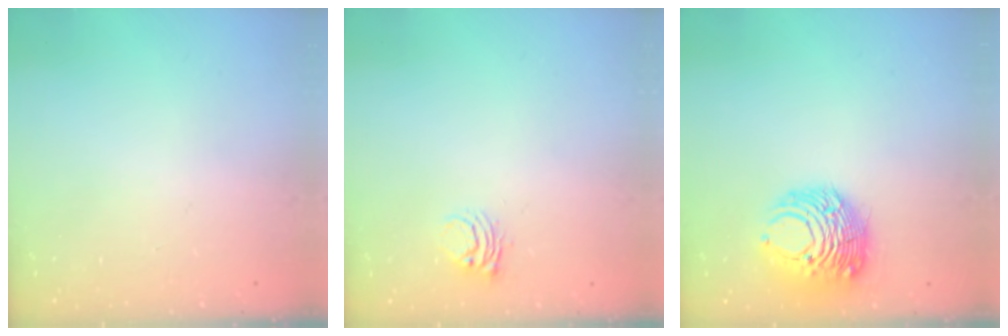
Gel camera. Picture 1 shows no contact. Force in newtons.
{"total": 5.0, "press": 5.0, "slide": 0.4}
{"total": 11.2, "press": 11.1, "slide": 0.6}